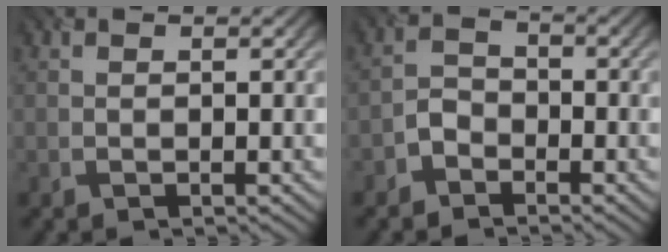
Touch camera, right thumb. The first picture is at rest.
{"total": 2.8, "force": [-1.8, 1.9, 0.9], "torque": [-0.019, 0.009, -0.046]}